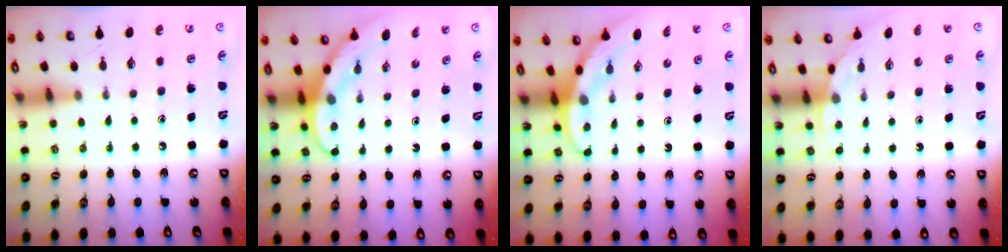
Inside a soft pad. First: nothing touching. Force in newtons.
{"total": 3.6, "press": 3.6, "slide": 0.3}
{"total": 2.9, "press": 2.9, "slide": 0.1}
{"total": 1.9, "press": 1.9, "slide": 0.1}